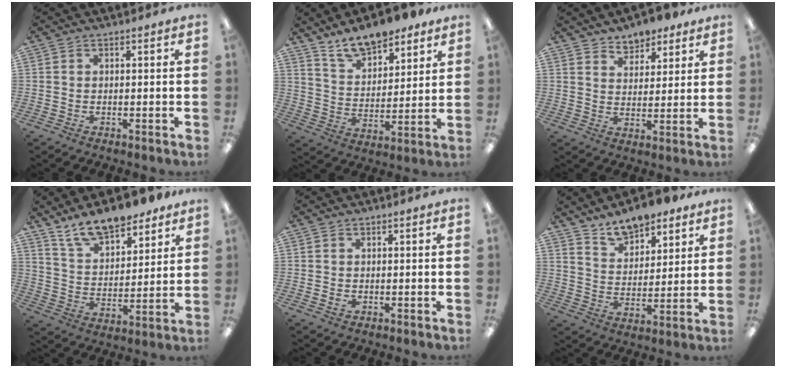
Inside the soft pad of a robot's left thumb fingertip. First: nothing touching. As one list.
[{"total": 11.8, "force": [10.1, 4.6, 4.0], "torque": [-0.062, -0.061, 0.185]}, {"total": 6.2, "force": [5.4, 2.9, 0.3], "torque": [0.004, -0.040, 0.097]}, {"total": 14.0, "force": [11.7, 5.1, 5.6], "torque": [-0.098, -0.070, 0.212]}, {"total": 0.9, "force": [-0.2, 0.7, 0.6], "torque": [-0.011, 0.003, -0.005]}, {"total": 9.6, "force": [8.3, 4.1, 2.6], "torque": [-0.048, -0.047, 0.154]}]